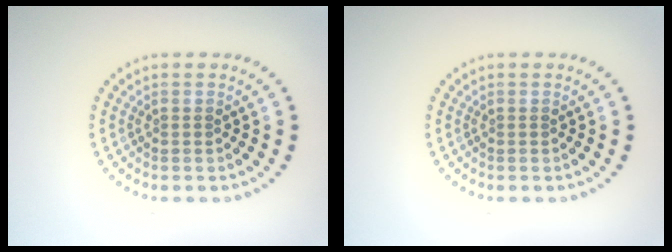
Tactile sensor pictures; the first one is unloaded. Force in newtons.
{"total": 0.0}